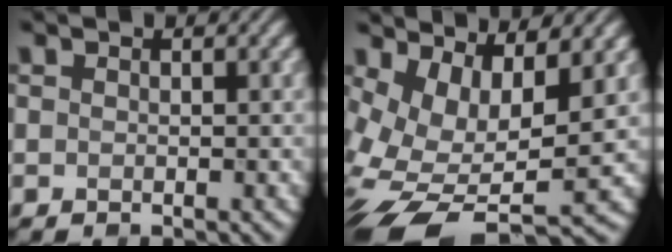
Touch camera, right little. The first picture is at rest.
{"total": 10.2, "force": [-1.4, 4.8, 8.9], "torque": [-0.179, -0.020, -0.015]}